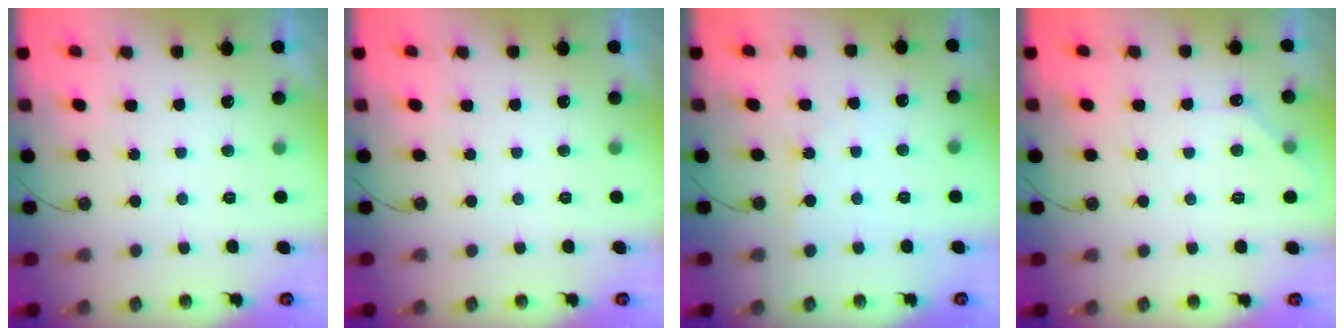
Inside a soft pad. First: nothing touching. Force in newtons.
{"total": 0.0}
{"total": 2.7, "press": 2.7, "slide": 0.5}
{"total": 4.0, "press": 4.0, "slide": 0.5}